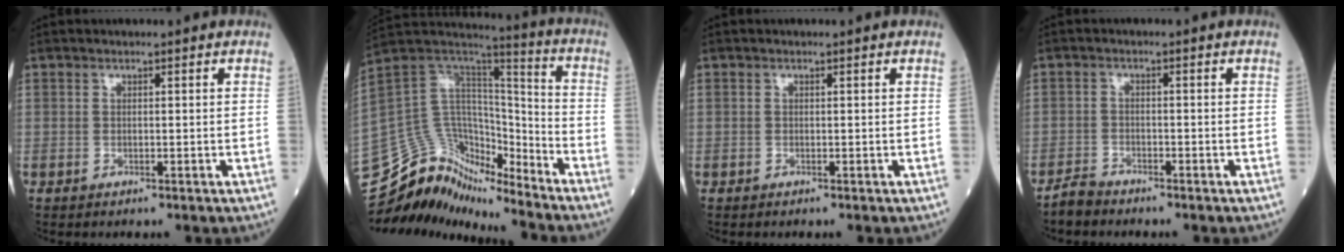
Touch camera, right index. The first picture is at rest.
{"total": 16.8, "force": [-15.6, 5.6, 2.8], "torque": [-0.054, 0.088, -0.270]}
{"total": 0.0}
{"total": 2.3, "force": [-2.3, 0.5, 0.2], "torque": [-0.004, -0.004, -0.046]}